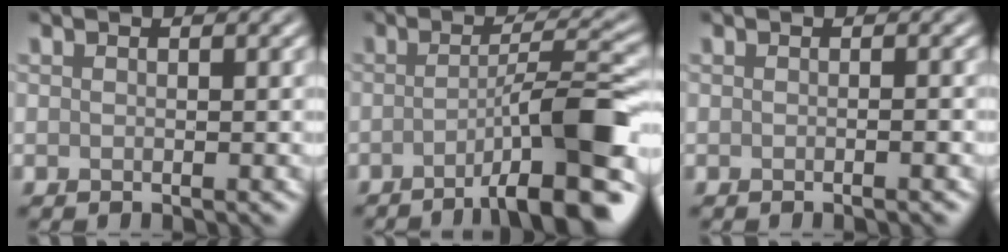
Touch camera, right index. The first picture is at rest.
{"total": 9.2, "force": [-4.3, 1.4, 8.0], "torque": [-0.096, 0.018, -0.073]}
{"total": 0.8, "force": [-0.3, 0.1, 0.8], "torque": [-0.007, 0.000, -0.007]}